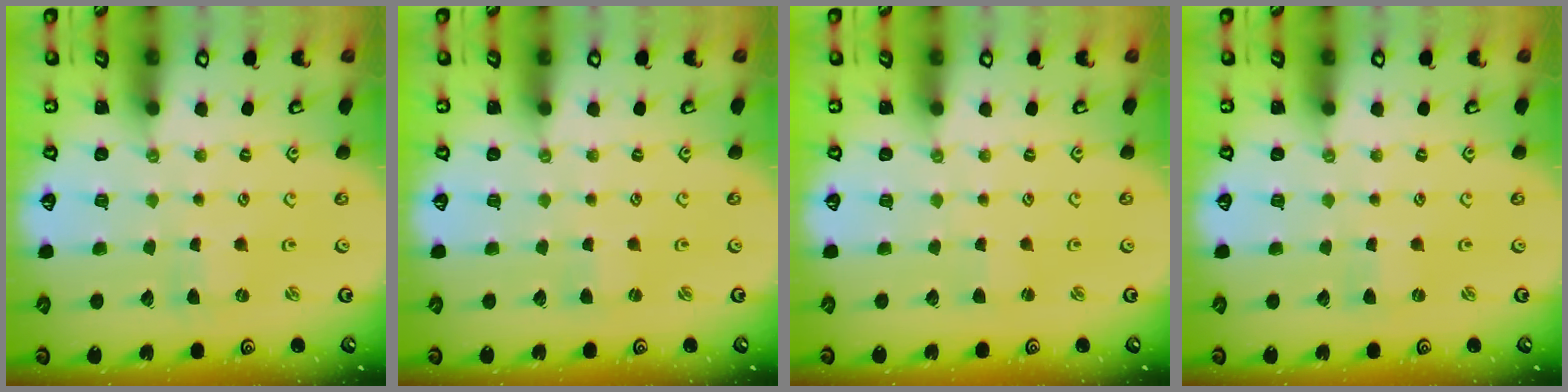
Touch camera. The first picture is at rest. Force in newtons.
{"total": 1.3, "press": 1.3, "slide": 0.4}
{"total": 1.4, "press": 1.4, "slide": 0.3}
{"total": 0.0}